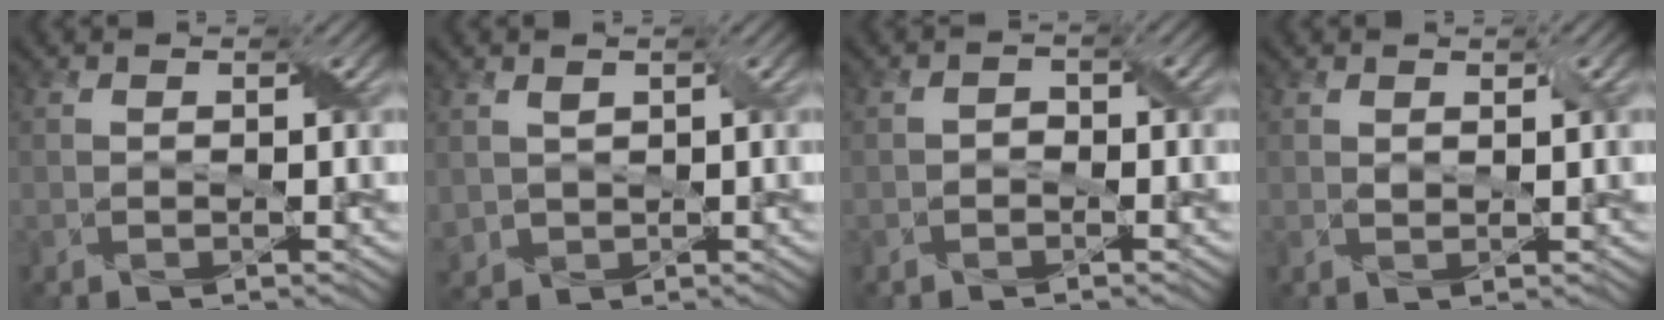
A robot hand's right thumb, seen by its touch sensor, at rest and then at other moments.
{"total": 2.1, "force": [0.7, 1.8, 0.9], "torque": [-0.031, -0.004, 0.020]}
{"total": 1.2, "force": [-0.8, 0.8, 0.3], "torque": [-0.006, -0.001, -0.016]}
{"total": 1.2, "force": [0.7, 0.5, 0.9], "torque": [-0.020, -0.001, 0.016]}